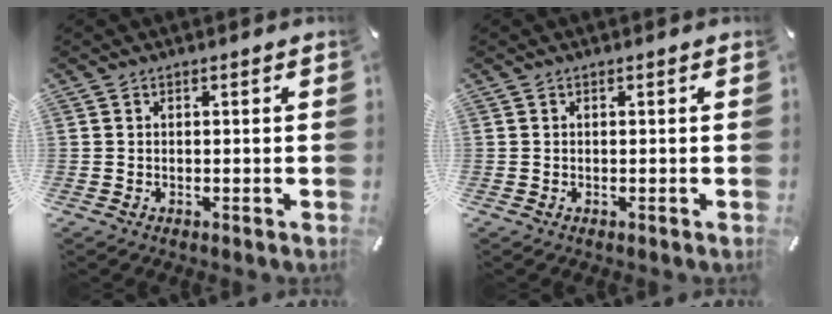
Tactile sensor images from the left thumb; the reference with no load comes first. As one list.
[{"total": 0.0}]